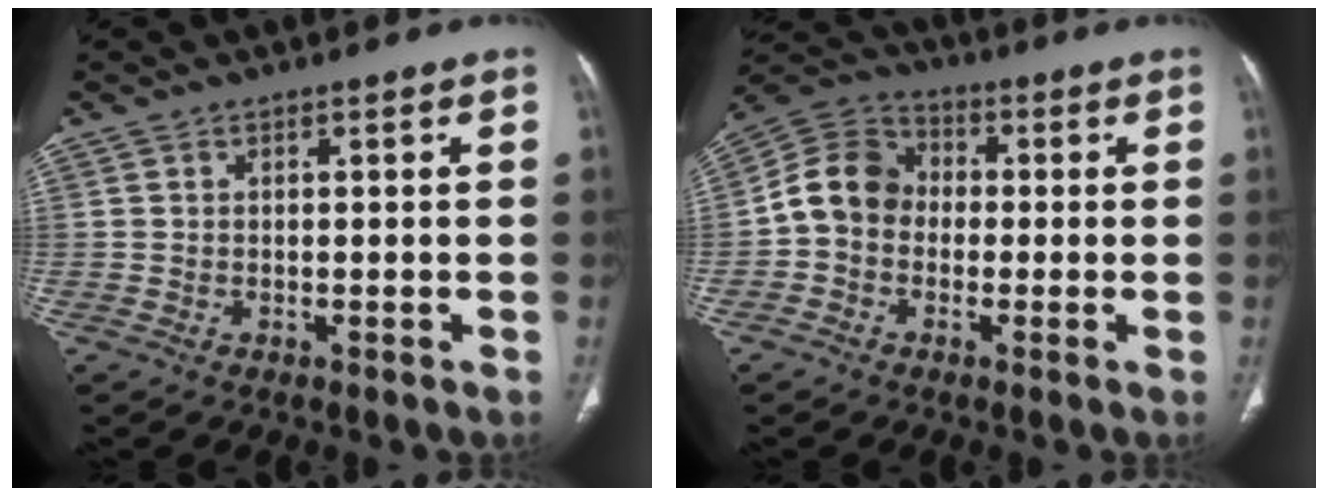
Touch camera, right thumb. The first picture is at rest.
{"total": 9.4, "force": [-0.9, 8.0, 5.0], "torque": [-0.079, 0.035, -0.034]}